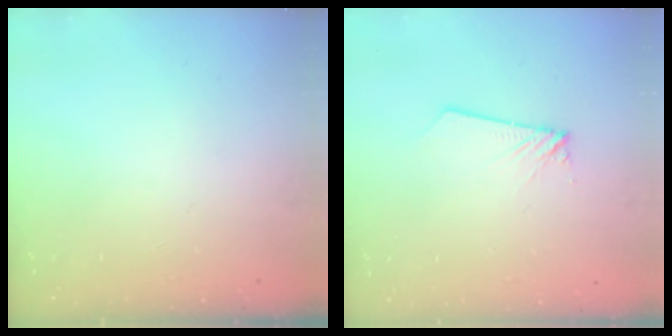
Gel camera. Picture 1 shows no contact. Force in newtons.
{"total": 1.7, "press": 1.7, "slide": 0.2}